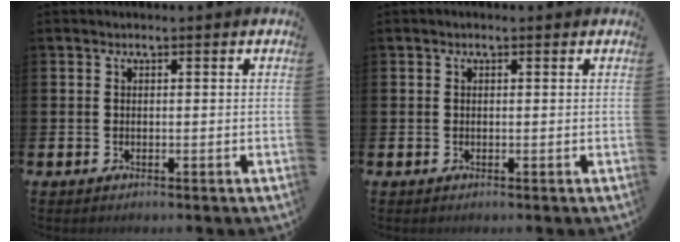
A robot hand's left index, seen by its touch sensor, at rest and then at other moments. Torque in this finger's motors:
{"motor_torque": [0.78, -1.37, -0.06, 0.18]}